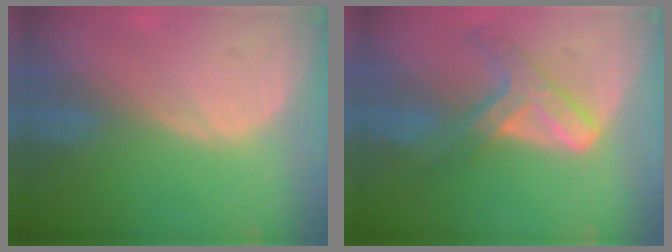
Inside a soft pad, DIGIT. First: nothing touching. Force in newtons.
{"total": 7.4, "press": 6.2, "slide": 4.1}